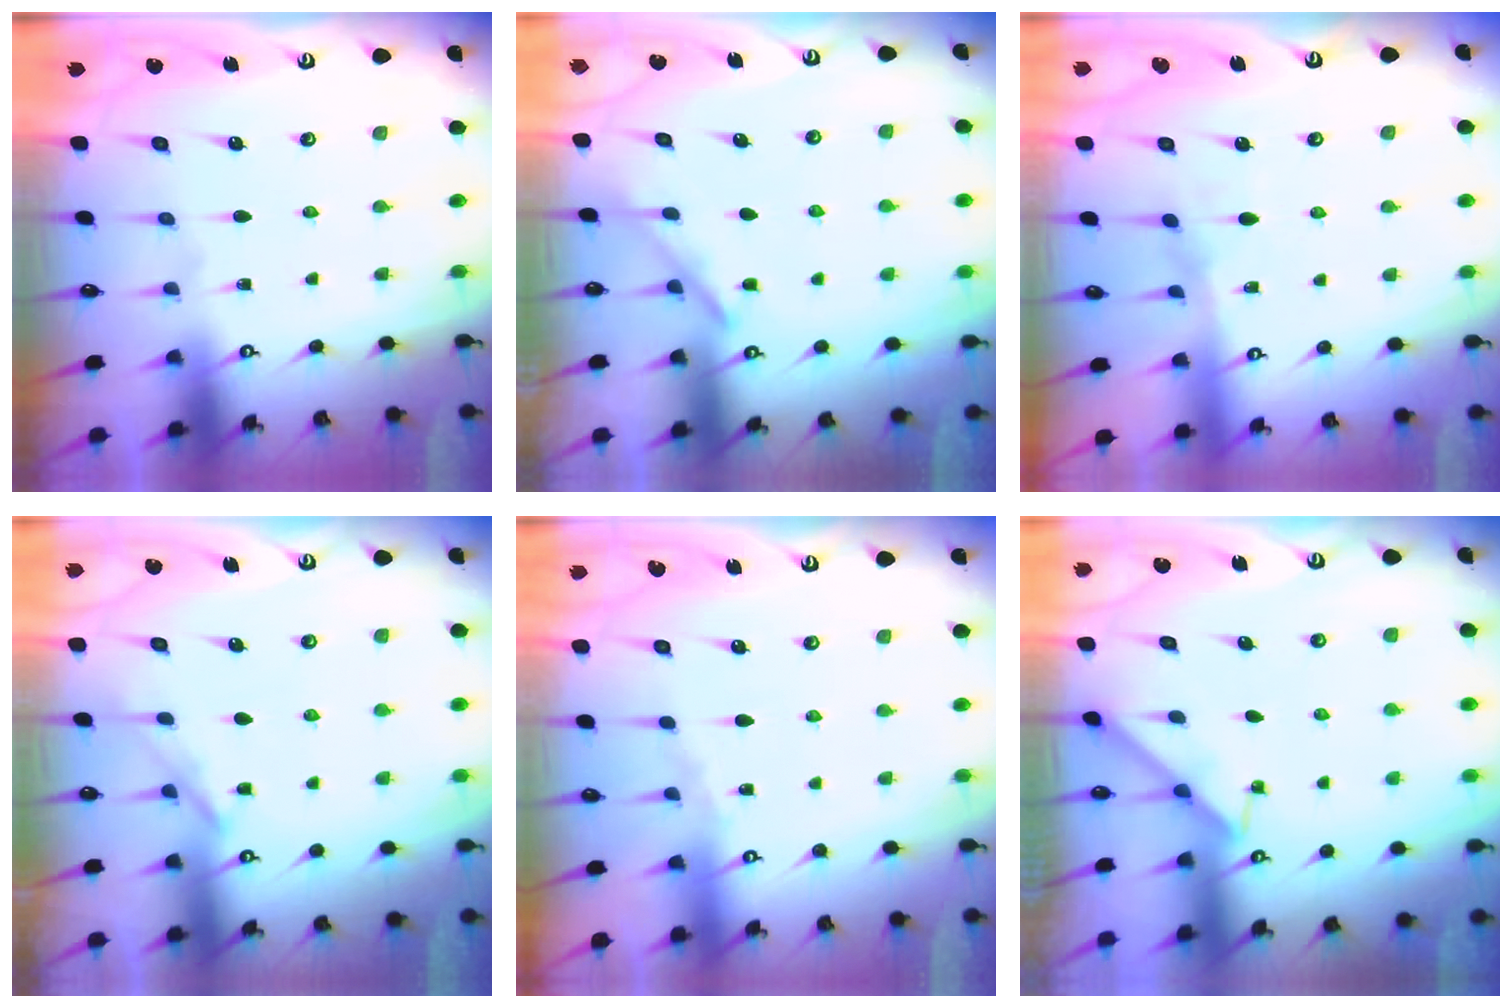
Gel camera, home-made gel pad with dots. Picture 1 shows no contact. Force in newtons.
{"total": 3.8, "press": 3.8, "slide": 0.5}
{"total": 5.9, "press": 5.9, "slide": 0.8}
{"total": 3.1, "press": 3.0, "slide": 0.6}
{"total": 1.8, "press": 1.8, "slide": 0.4}
{"total": 3.0, "press": 3.0, "slide": 0.5}